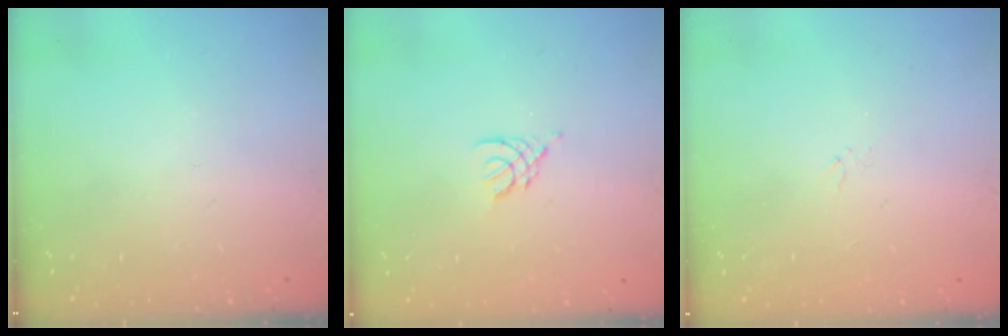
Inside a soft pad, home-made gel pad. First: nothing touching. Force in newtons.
{"total": 2.9, "press": 2.8, "slide": 0.6}
{"total": 0.9, "press": 0.8, "slide": 0.4}